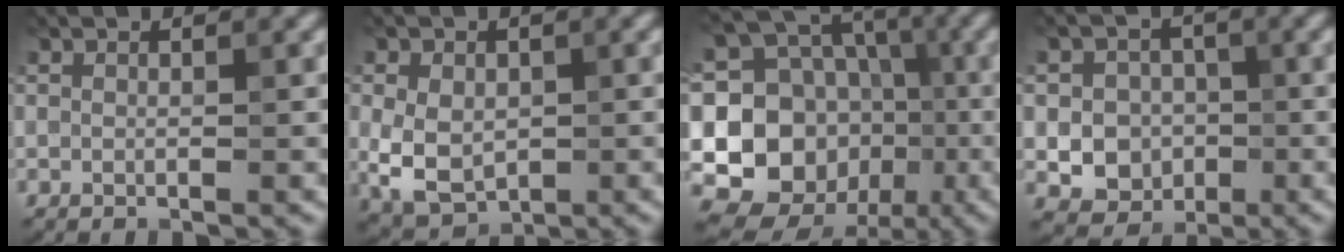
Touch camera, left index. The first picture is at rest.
{"total": 5.6, "force": [-0.6, 4.0, 3.8], "torque": [-0.078, -0.009, -0.009]}
{"total": 15.5, "force": [-2.0, 13.7, 6.8], "torque": [-0.157, 0.018, -0.048]}
{"total": 5.4, "force": [-1.0, 4.9, 2.2], "torque": [-0.010, 0.006, -0.038]}